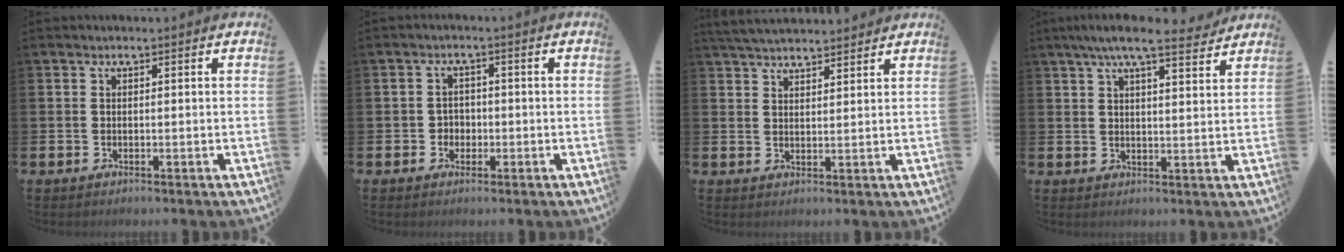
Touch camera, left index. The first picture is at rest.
{"total": 2.1, "force": [-0.5, 2.0, 0.5], "torque": [-0.009, 0.006, -0.016]}
{"total": 4.2, "force": [4.1, 0.6, 0.5], "torque": [-0.026, -0.015, 0.077]}
{"total": 7.2, "force": [6.3, 0.8, 3.3], "torque": [-0.060, -0.025, 0.108]}